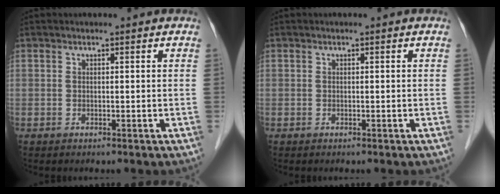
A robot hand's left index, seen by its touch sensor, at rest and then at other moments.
{"total": 0.0}